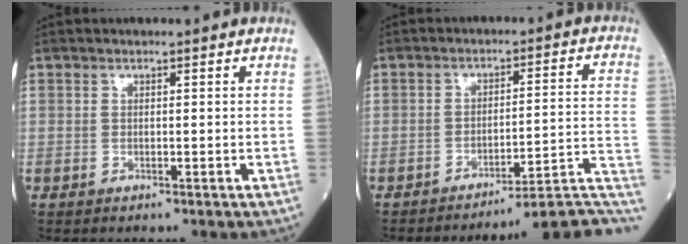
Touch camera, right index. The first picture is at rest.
{"total": 12.7, "force": [-11.8, -2.2, 4.0], "torque": [-0.004, 0.022, -0.156]}